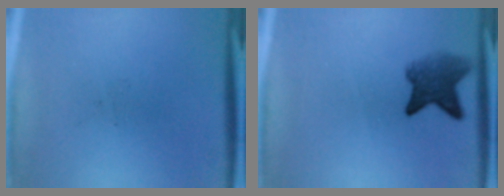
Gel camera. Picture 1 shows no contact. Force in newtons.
{"total": 5.8}